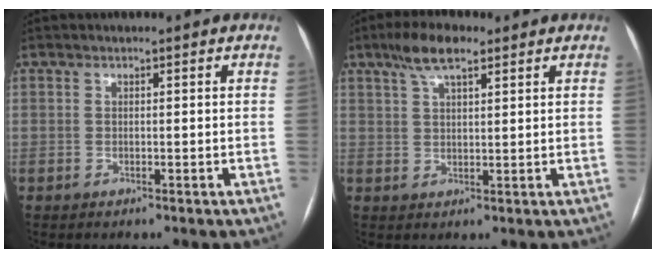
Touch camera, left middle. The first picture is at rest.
{"total": 5.9, "force": [3.9, 1.6, 4.1], "torque": [-0.086, 0.016, 0.072]}